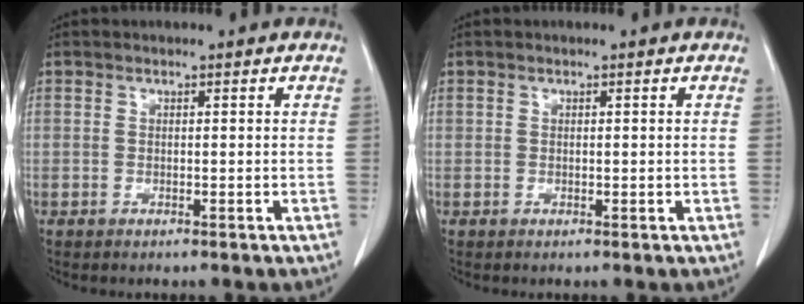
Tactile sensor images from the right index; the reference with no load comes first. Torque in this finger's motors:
{"motor_torque": [-0.09, 0.08, -0.04, 0.00]}